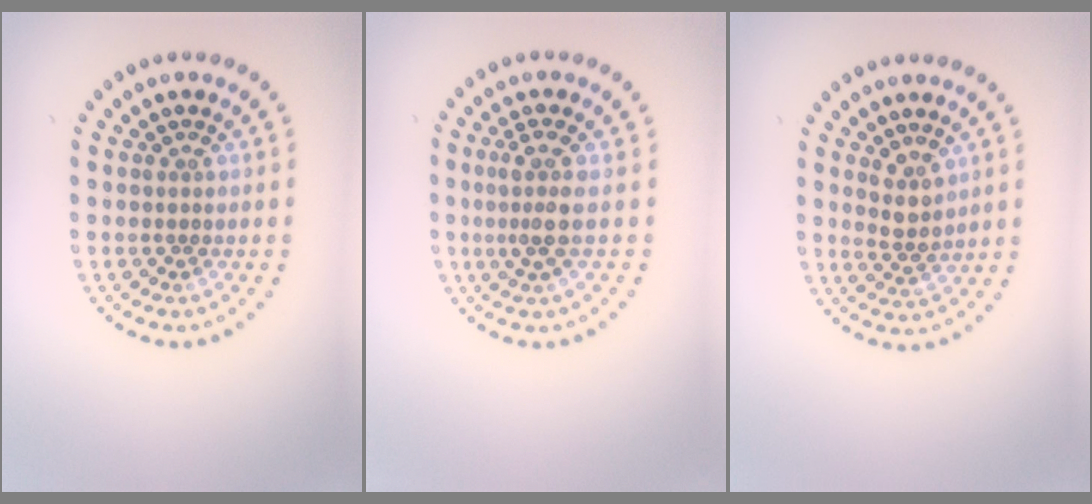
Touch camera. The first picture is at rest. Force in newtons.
{"total": 2.3, "press": 1.8, "slide": 1.4}
{"total": 2.0, "press": 1.6, "slide": 1.1}